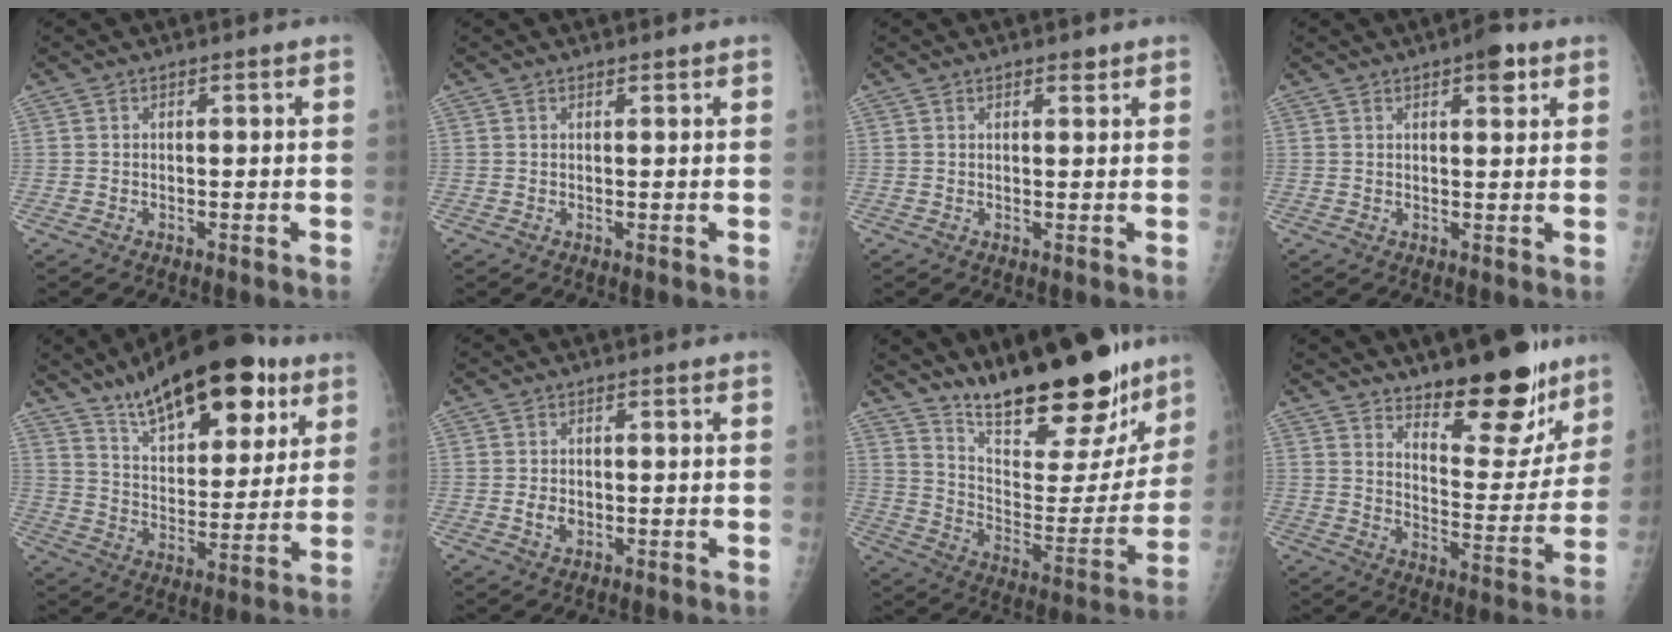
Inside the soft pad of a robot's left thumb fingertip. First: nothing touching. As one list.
[{"total": 0.5, "force": [0.5, 0.1, 0.2], "torque": [-0.005, -0.003, 0.008]}, {"total": 1.6, "force": [1.1, 0.6, 0.9], "torque": [-0.006, -0.006, 0.015]}, {"total": 4.4, "force": [2.4, 1.6, 3.3], "torque": [-0.034, -0.008, 0.029]}, {"total": 22.4, "force": [14.1, 9.2, 14.8], "torque": [-0.189, -0.048, 0.228]}, {"total": 2.2, "force": [-0.4, 1.7, 1.5], "torque": [-0.022, 0.001, -0.004]}, {"total": 26.1, "force": [19.8, 8.3, 14.8], "torque": [-0.182, -0.106, 0.304]}, {"total": 17.1, "force": [12.4, 6.3, 10.1], "torque": [-0.082, -0.104, 0.185]}]